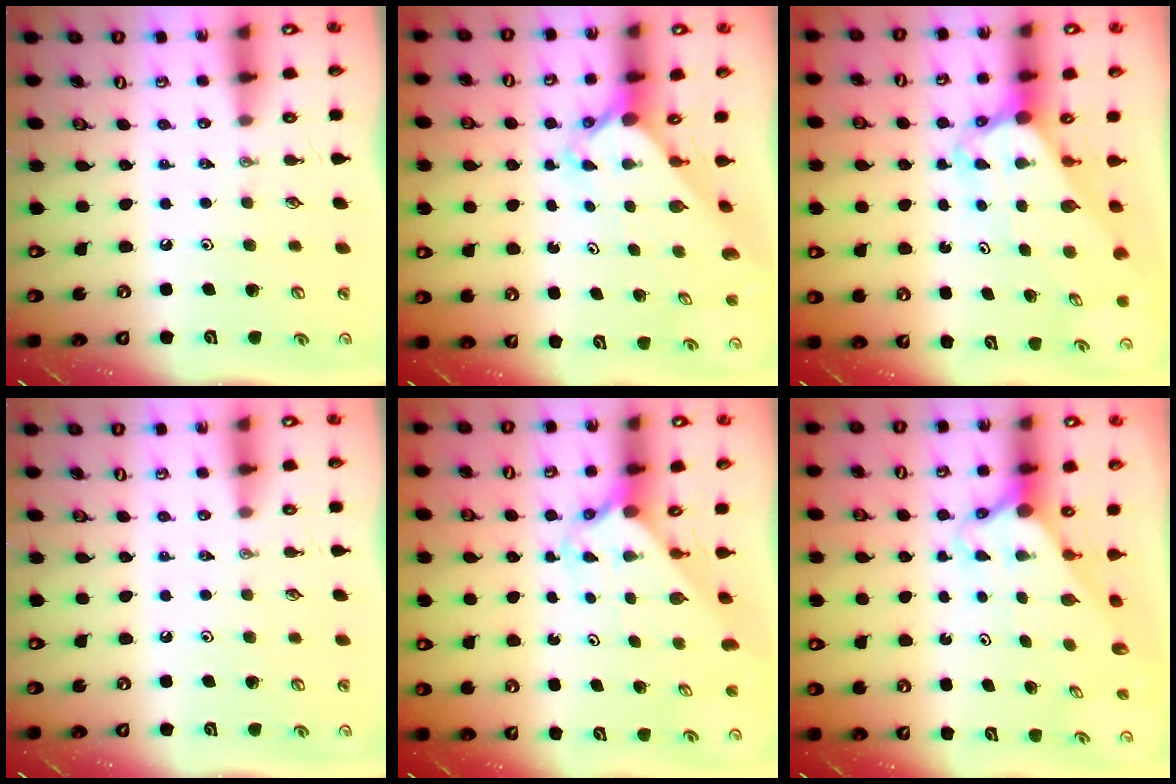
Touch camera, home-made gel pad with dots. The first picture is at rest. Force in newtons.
{"total": 2.2, "press": 2.2, "slide": 0.1}
{"total": 4.6, "press": 4.5, "slide": 0.4}
{"total": 0.0}
{"total": 2.3, "press": 2.3, "slide": 0.2}
{"total": 2.8, "press": 2.8, "slide": 0.2}